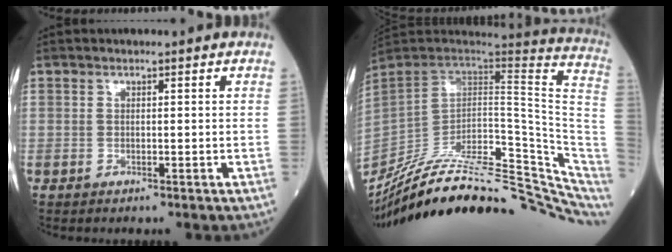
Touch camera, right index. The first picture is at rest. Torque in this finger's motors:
{"motor_torque": [0.00, -2.14, 0.51, 0.18]}